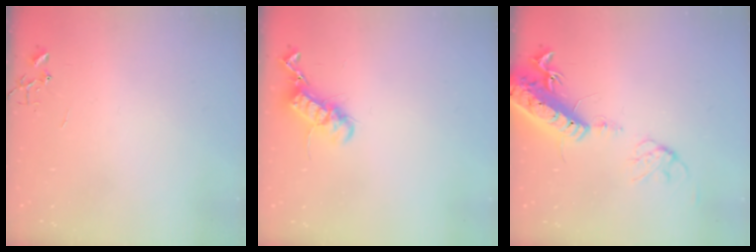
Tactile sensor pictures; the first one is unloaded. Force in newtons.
{"total": 12.8, "press": 12.8, "slide": 0.8}
{"total": 18.0, "press": 17.6, "slide": 4.1}